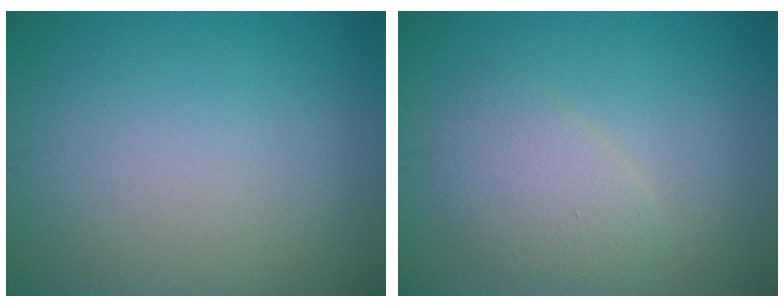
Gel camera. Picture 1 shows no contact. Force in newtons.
{"total": 2.6, "press": 2.6, "slide": 0.2}